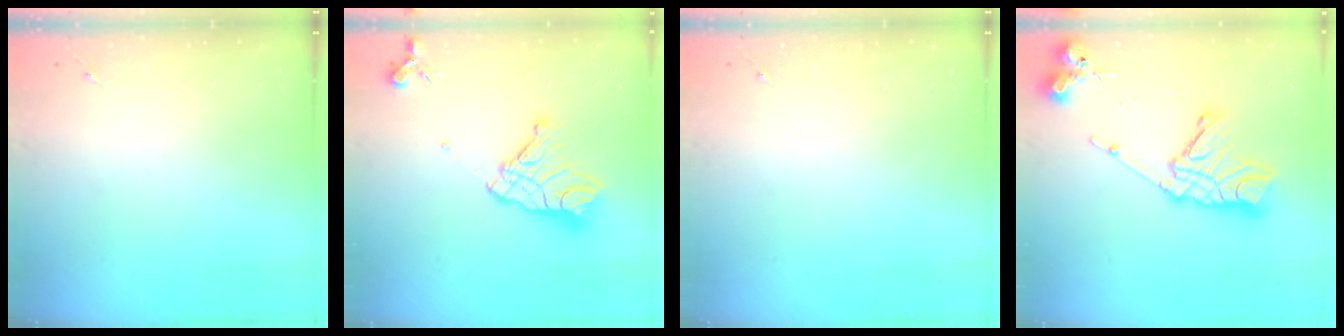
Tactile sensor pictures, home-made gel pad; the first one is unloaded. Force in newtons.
{"total": 15.8, "press": 15.7, "slide": 1.7}
{"total": 0.0}
{"total": 19.3, "press": 19.2, "slide": 1.8}